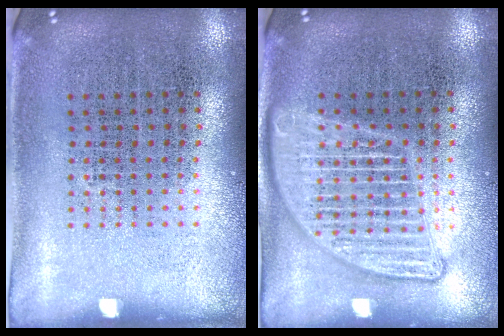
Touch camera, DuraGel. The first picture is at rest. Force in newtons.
{"total": 2.9, "press": 2.9, "slide": 0.3}